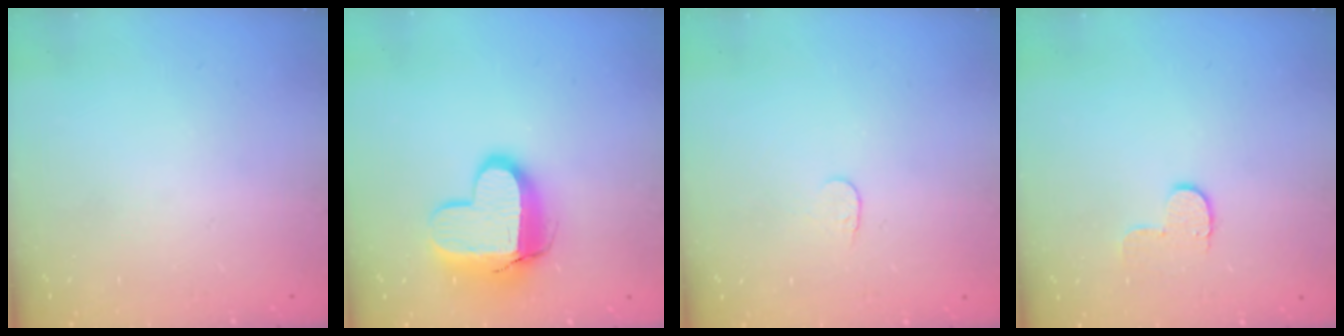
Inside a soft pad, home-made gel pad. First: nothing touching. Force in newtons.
{"total": 12.3, "press": 12.2, "slide": 1.3}
{"total": 3.8, "press": 3.7, "slide": 0.4}
{"total": 5.2, "press": 5.1, "slide": 0.6}